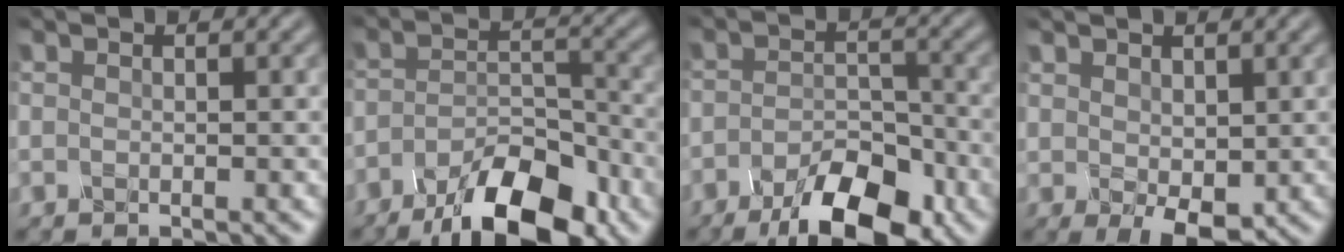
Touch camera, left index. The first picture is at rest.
{"total": 8.2, "force": [-5.8, 2.6, 5.2], "torque": [-0.084, -0.001, -0.100]}
{"total": 7.4, "force": [-5.0, 2.7, 4.7], "torque": [-0.069, 0.001, -0.084]}
{"total": 2.7, "force": [0.5, 1.6, 2.1], "torque": [-0.039, -0.010, 0.017]}